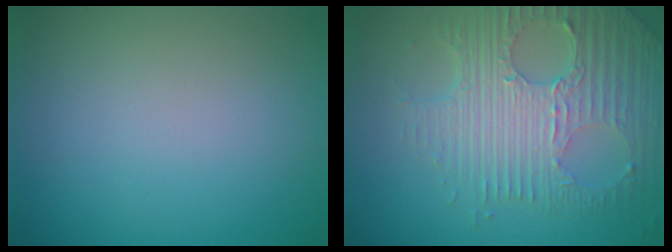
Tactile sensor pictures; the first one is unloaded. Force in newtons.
{"total": 7.4, "press": 5.1, "slide": 5.4}